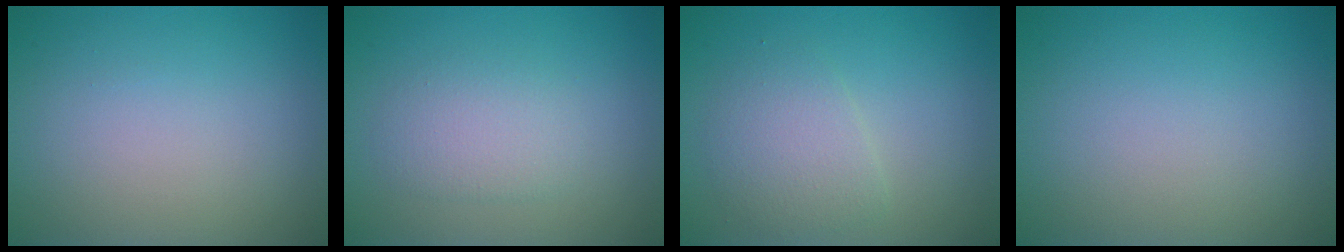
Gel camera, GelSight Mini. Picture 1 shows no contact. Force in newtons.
{"total": 2.4, "press": 2.3, "slide": 0.4}
{"total": 2.8, "press": 2.8, "slide": 0.1}
{"total": 0.0}